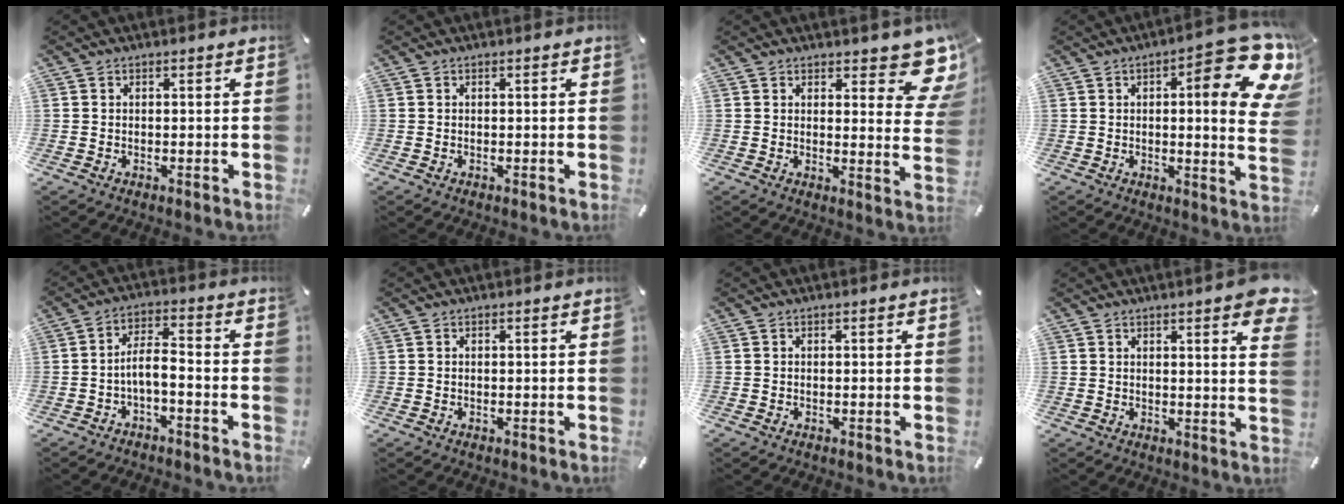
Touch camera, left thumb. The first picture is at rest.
{"total": 0.0}
{"total": 10.5, "force": [7.0, 4.2, 6.5], "torque": [-0.059, -0.056, 0.119]}
{"total": 18.4, "force": [7.4, 5.1, 16.1], "torque": [-0.206, -0.061, 0.106]}
{"total": 5.5, "force": [-2.7, 2.0, 4.4], "torque": [-0.082, 0.011, -0.051]}
{"total": 0.0}
{"total": 0.0}
{"total": 5.5, "force": [3.1, 0.9, 4.4], "torque": [-0.058, -0.022, 0.048]}